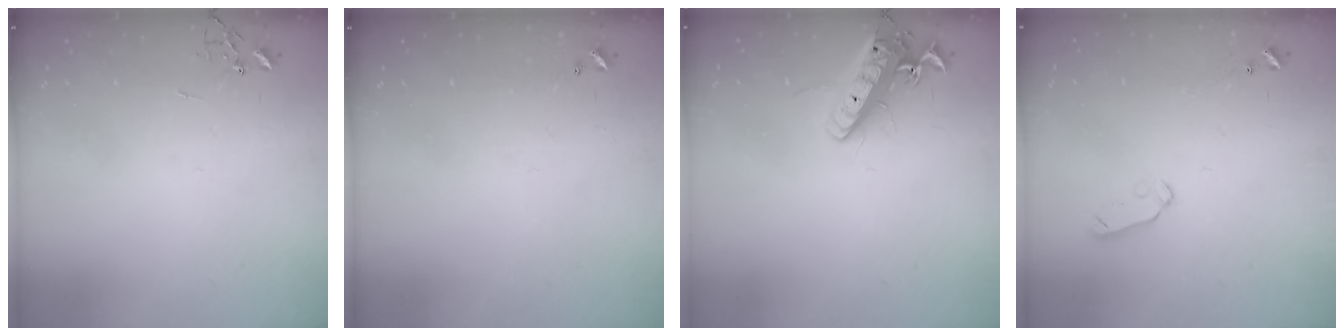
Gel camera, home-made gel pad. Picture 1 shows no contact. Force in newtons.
{"total": 0.0}
{"total": 14.1, "press": 13.8, "slide": 2.8}
{"total": 6.4, "press": 6.3, "slide": 1.0}